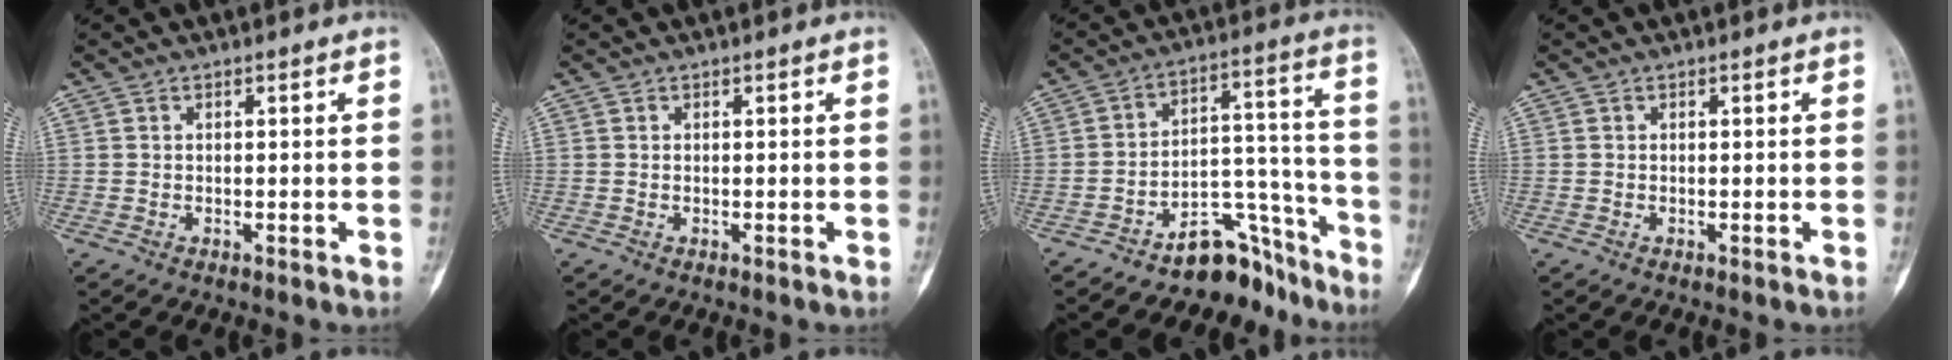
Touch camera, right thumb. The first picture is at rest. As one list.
[{"total": 0.0}, {"total": 11.1, "force": [-9.2, 5.4, 3.1], "torque": [-0.001, 0.134, -0.146]}, {"total": 0.0}]